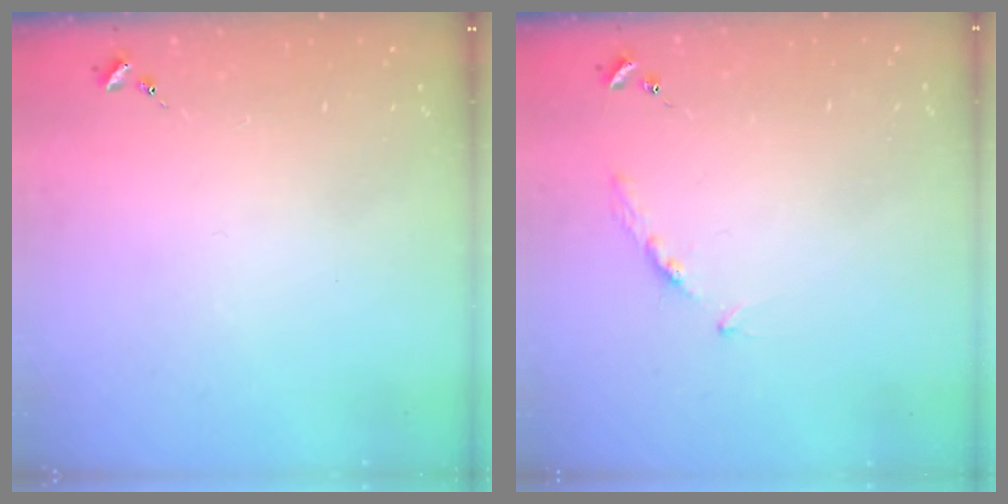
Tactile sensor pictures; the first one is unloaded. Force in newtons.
{"total": 3.9, "press": 3.9, "slide": 0.5}